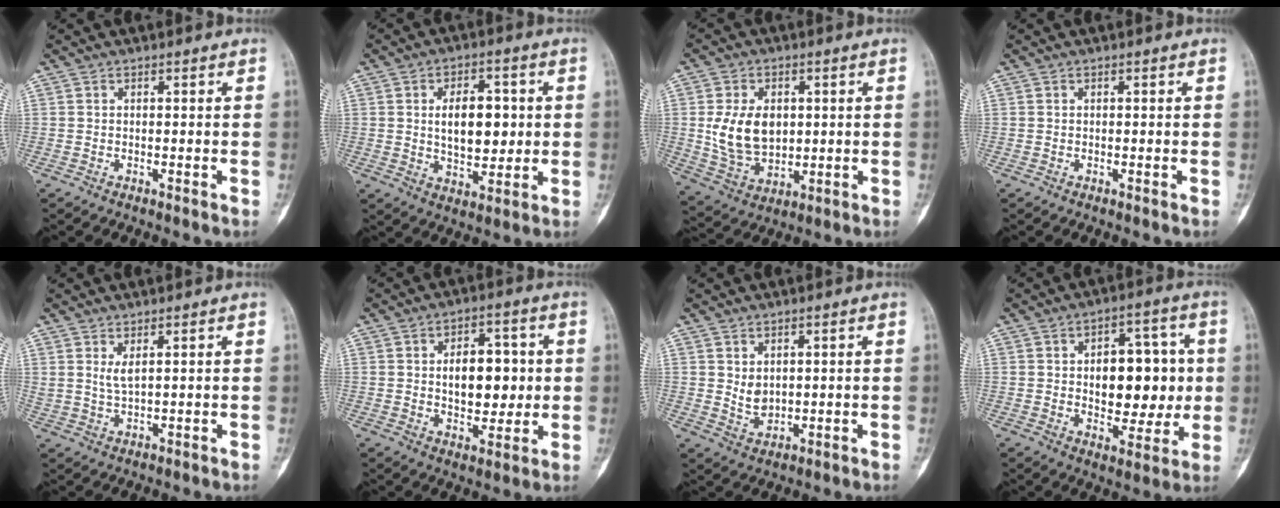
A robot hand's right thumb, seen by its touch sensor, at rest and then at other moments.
{"total": 10.5, "force": [1.2, 6.1, 8.4], "torque": [-0.099, -0.004, 0.026]}
{"total": 11.6, "force": [1.2, 8.1, 8.2], "torque": [-0.128, -0.012, 0.037]}
{"total": 0.0}
{"total": 2.8, "force": [1.4, 0.8, 2.3], "torque": [-0.050, -0.013, 0.035]}
{"total": 11.2, "force": [0.9, 6.9, 8.8], "torque": [-0.088, 0.003, 0.020]}
{"total": 3.8, "force": [1.0, 2.8, 2.4], "torque": [-0.033, -0.015, 0.030]}
{"total": 15.0, "force": [0.8, 8.9, 12.0], "torque": [-0.112, 0.013, 0.016]}